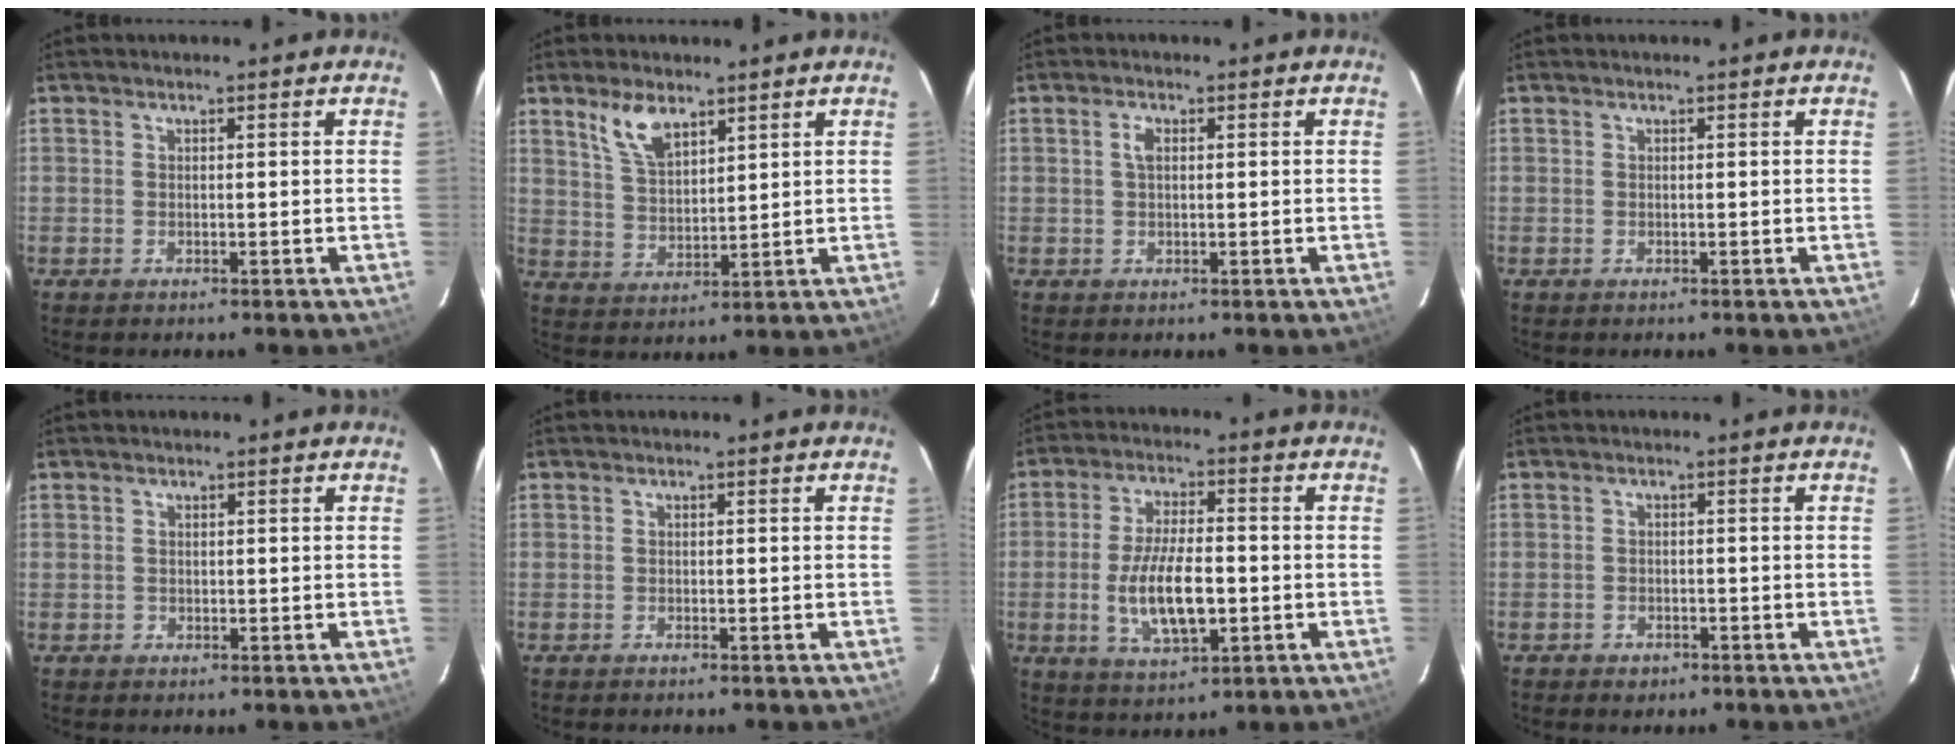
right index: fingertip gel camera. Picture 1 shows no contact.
{"total": 7.1, "force": [4.7, 3.0, 4.4], "torque": [-0.083, 0.006, 0.099]}
{"total": 1.7, "force": [0.4, 0.9, 1.4], "torque": [-0.029, 0.005, 0.006]}
{"total": 0.0}
{"total": 1.0, "force": [-0.1, 1.0, -0.1], "torque": [0.002, 0.003, -0.001]}
{"total": 0.0}
{"total": 10.3, "force": [-2.0, 4.3, 9.2], "torque": [-0.178, -0.008, -0.029]}
{"total": 2.3, "force": [-1.5, 1.7, 0.5], "torque": [-0.015, 0.002, -0.020]}